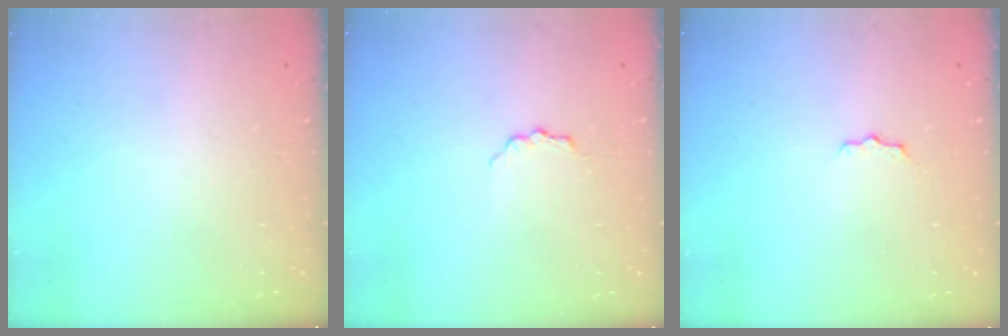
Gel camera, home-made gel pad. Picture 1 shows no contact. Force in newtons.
{"total": 3.8, "press": 3.8, "slide": 0.5}
{"total": 3.9, "press": 3.8, "slide": 0.5}